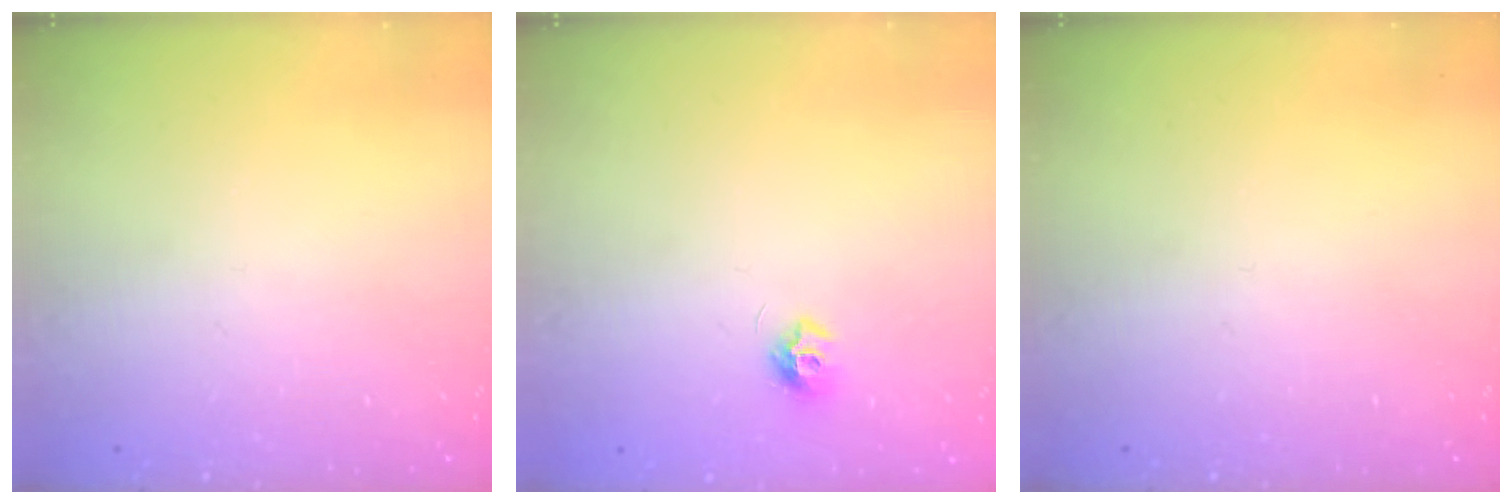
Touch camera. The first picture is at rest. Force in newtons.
{"total": 7.2, "press": 7.2, "slide": 0.4}
{"total": 0.0}